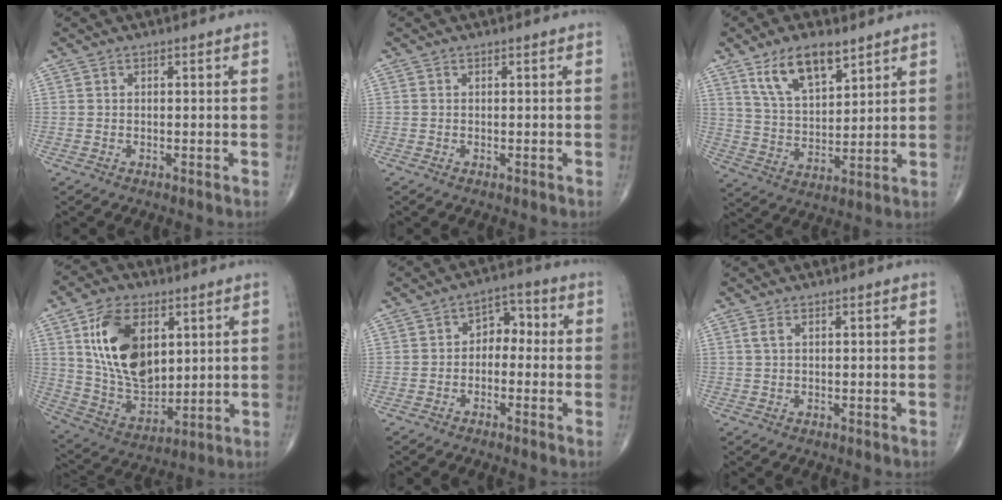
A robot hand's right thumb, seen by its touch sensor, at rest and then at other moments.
{"total": 0.0}
{"total": 11.8, "force": [7.3, 5.1, 7.8], "torque": [-0.125, -0.035, 0.145]}
{"total": 18.1, "force": [5.4, 10.8, 13.5], "torque": [-0.220, -0.024, 0.112]}
{"total": 4.9, "force": [-0.7, 3.6, 3.4], "torque": [-0.024, 0.030, -0.027]}
{"total": 1.2, "force": [0.5, 0.3, 1.0], "torque": [-0.030, 0.007, 0.013]}